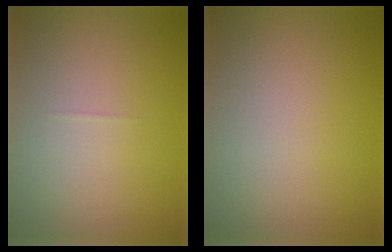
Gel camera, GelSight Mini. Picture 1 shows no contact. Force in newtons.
{"total": 0.0}